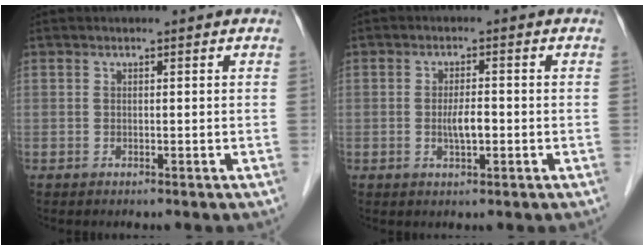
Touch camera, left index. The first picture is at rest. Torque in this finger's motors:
{"motor_torque": [0.29, 0.04, 0.08, 0.03]}